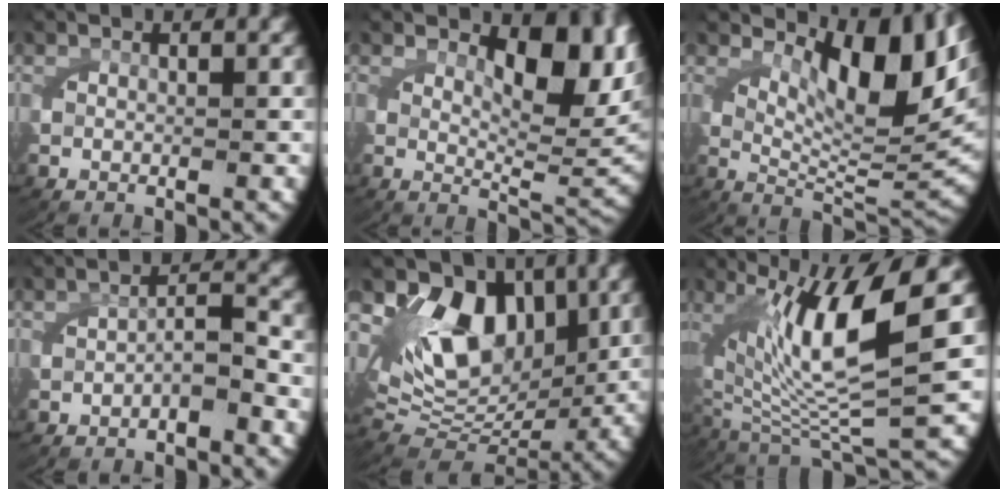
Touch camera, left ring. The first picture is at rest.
{"total": 8.0, "force": [3.0, 3.4, 6.6], "torque": [-0.073, -0.005, 0.041]}
{"total": 10.8, "force": [4.3, 4.3, 9.0], "torque": [-0.115, 0.006, 0.063]}
{"total": 1.8, "force": [-1.2, 0.5, 1.3], "torque": [-0.022, -0.005, -0.016]}
{"total": 12.8, "force": [3.5, 9.4, 8.1], "torque": [-0.155, -0.005, 0.056]}
{"total": 13.1, "force": [0.8, 6.1, 11.5], "torque": [-0.203, -0.022, 0.030]}